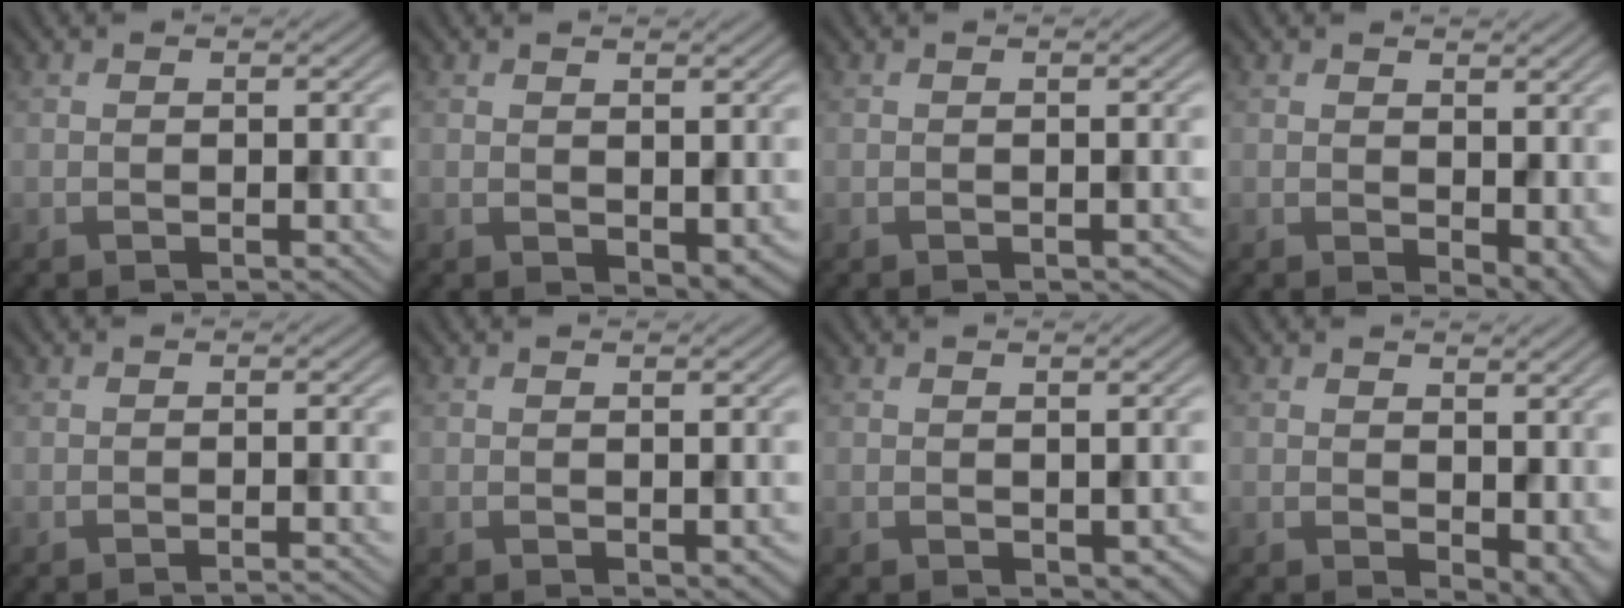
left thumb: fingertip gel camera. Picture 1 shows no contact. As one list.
[{"total": 1.9, "force": [0.2, 1.2, 1.5], "torque": [-0.024, -0.009, 0.011]}, {"total": 0.5, "force": [-0.4, 0.2, 0.3], "torque": [-0.004, -0.006, -0.002]}, {"total": 5.0, "force": [-0.2, 3.2, 3.9], "torque": [-0.059, -0.021, 0.011]}, {"total": 0.9, "force": [-0.7, 0.1, 0.6], "torque": [-0.003, 0.000, -0.018]}, {"total": 1.5, "force": [-0.3, 0.8, 1.2], "torque": [-0.016, -0.008, 0.001]}, {"total": 1.8, "force": [-0.3, 1.1, 1.4], "torque": [-0.022, -0.010, 0.002]}, {"total": 5.5, "force": [0.0, 3.6, 4.2], "torque": [-0.059, -0.023, 0.014]}]